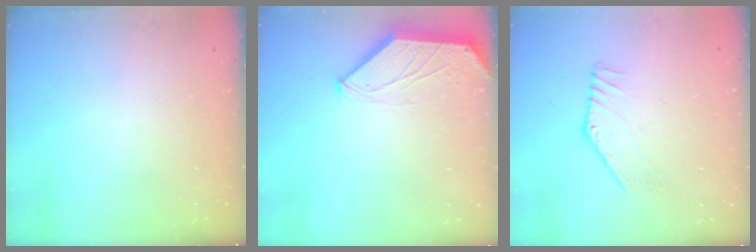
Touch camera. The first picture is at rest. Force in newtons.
{"total": 0.7, "press": 0.6, "slide": 0.4}
{"total": 2.8, "press": 2.8, "slide": 0.2}